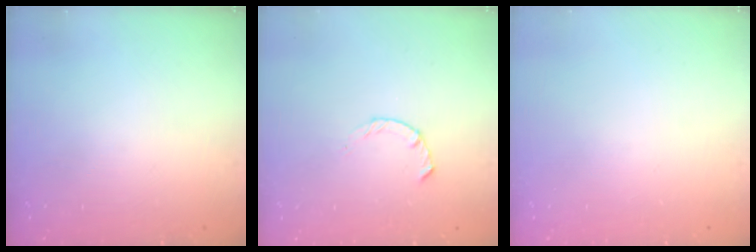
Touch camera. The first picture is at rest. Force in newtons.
{"total": 2.3, "press": 2.2, "slide": 0.4}
{"total": 0.0}